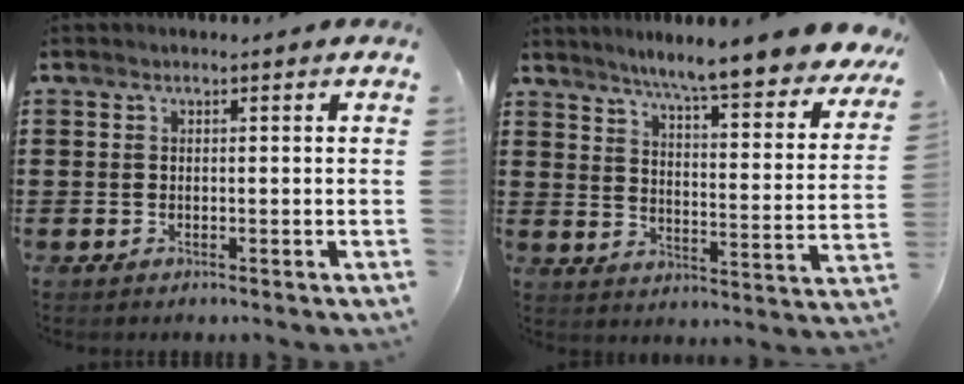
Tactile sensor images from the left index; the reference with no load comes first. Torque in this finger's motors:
{"motor_torque": [1.25, -0.89, 1.05, 0.21]}